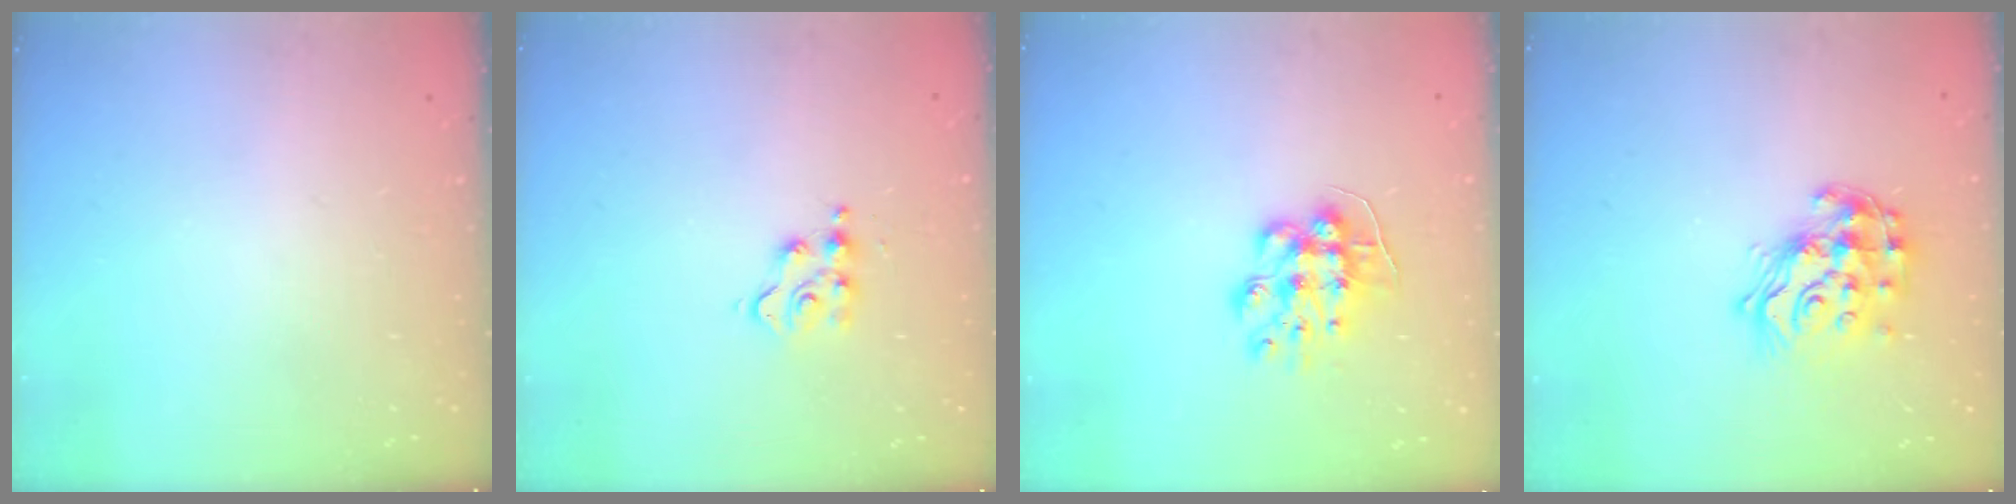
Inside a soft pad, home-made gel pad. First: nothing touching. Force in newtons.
{"total": 5.1, "press": 5.0, "slide": 0.5}
{"total": 9.8, "press": 9.8, "slide": 0.1}
{"total": 15.0, "press": 14.9, "slide": 1.0}